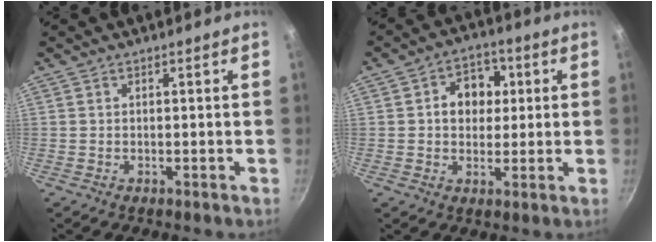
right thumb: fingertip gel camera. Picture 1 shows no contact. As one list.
[{"total": 8.3, "force": [1.4, 6.3, 5.1], "torque": [-0.037, 0.008, 0.016]}]